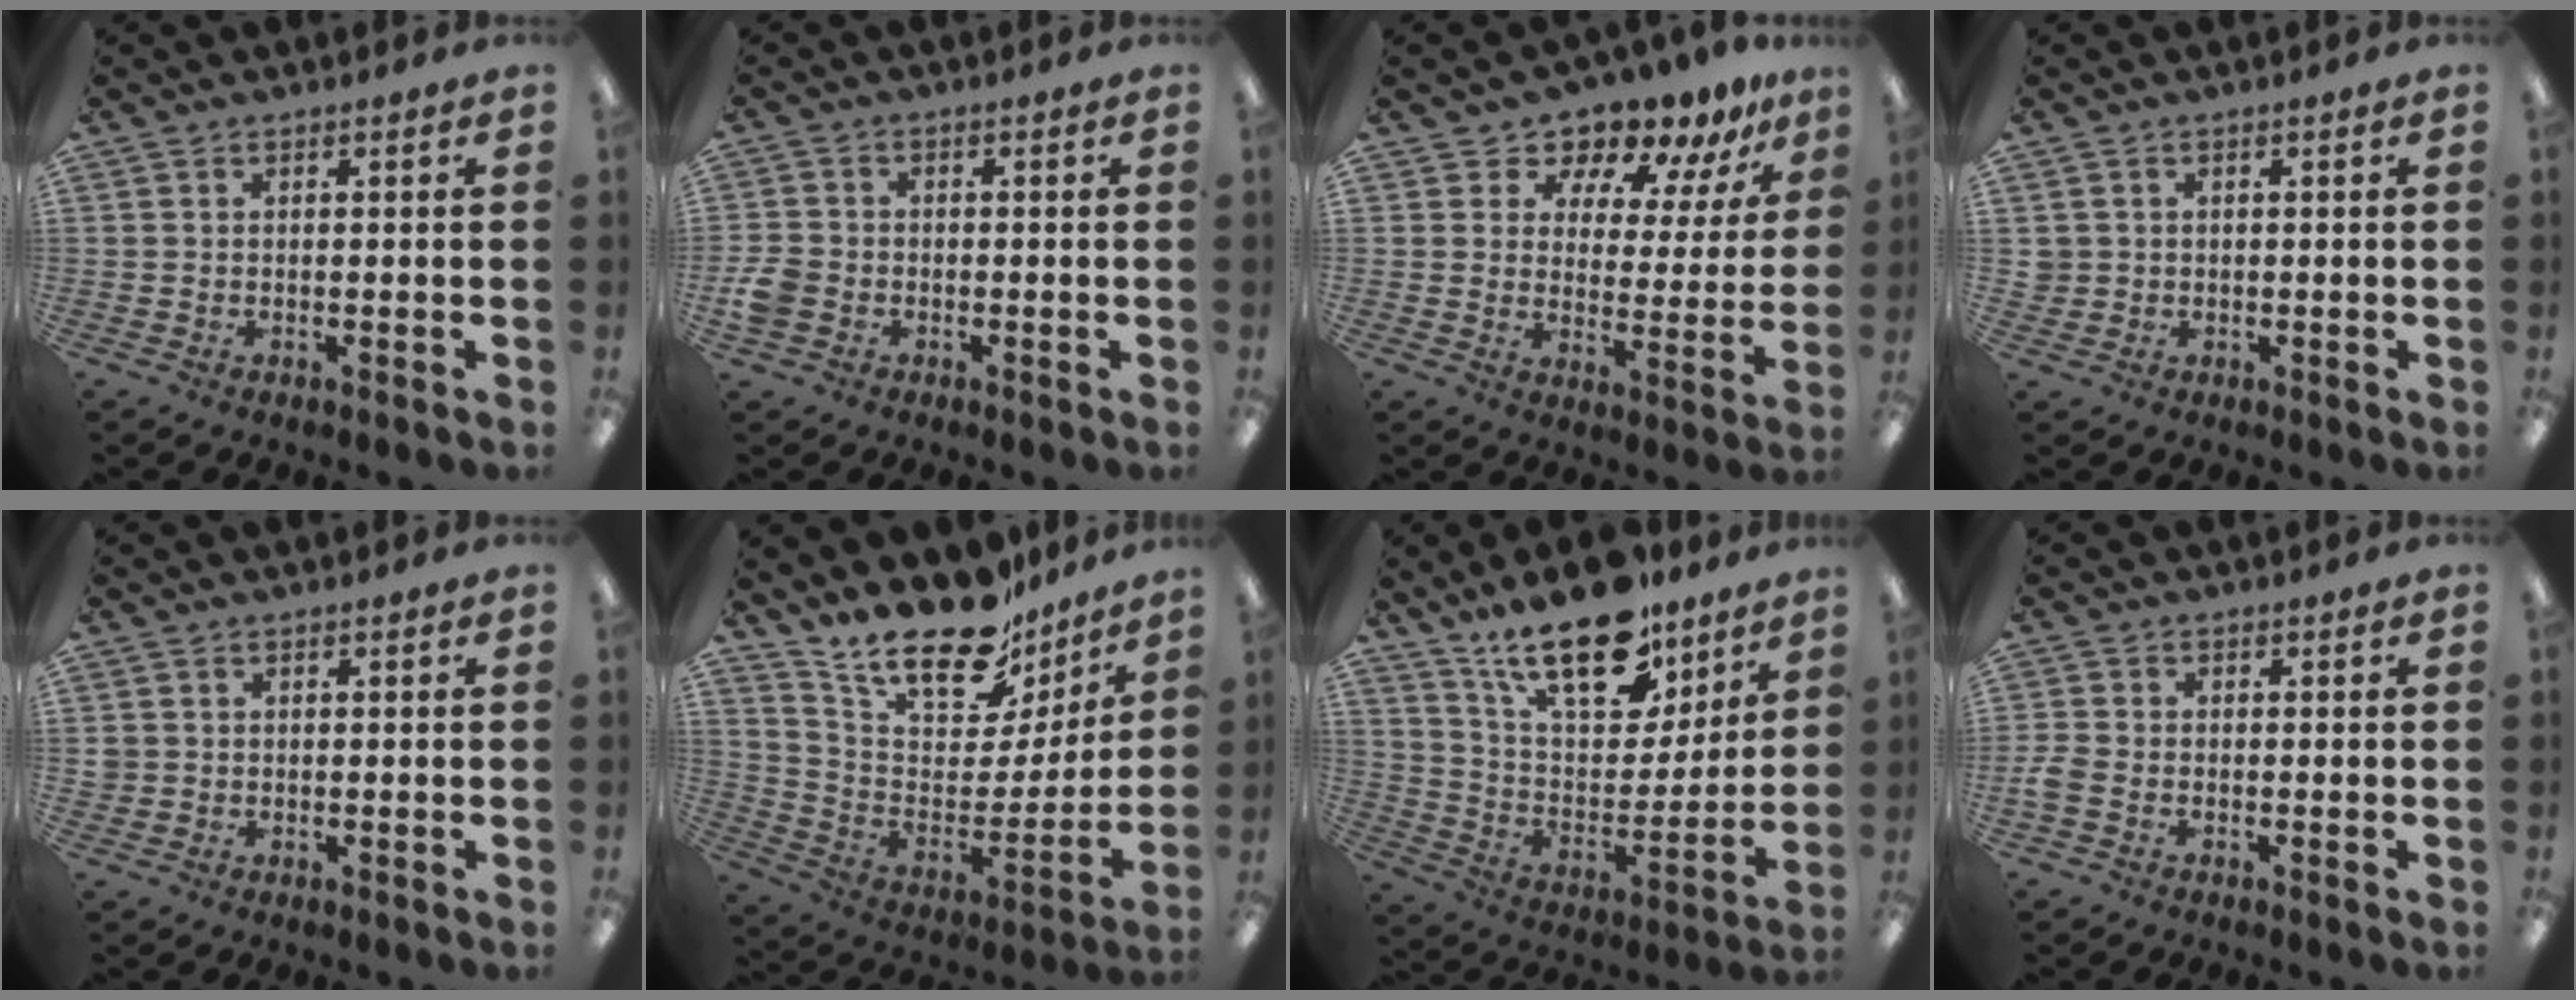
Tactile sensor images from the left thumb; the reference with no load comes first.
{"total": 4.8, "force": [-1.8, 3.8, 2.4], "torque": [-0.048, 0.010, -0.032]}
{"total": 10.4, "force": [9.5, 3.8, 2.1], "torque": [-0.042, -0.084, 0.173]}
{"total": 1.9, "force": [0.2, 1.9, 0.2], "torque": [-0.006, 0.002, 0.003]}
{"total": 1.4, "force": [0.0, 1.4, 0.2], "torque": [-0.004, 0.004, -0.002]}
{"total": 22.0, "force": [17.7, 8.8, 9.7], "torque": [-0.162, -0.129, 0.312]}
{"total": 21.9, "force": [15.4, 9.8, 12.1], "torque": [-0.201, -0.099, 0.272]}
{"total": 2.8, "force": [-1.1, 1.9, 1.7], "torque": [-0.040, 0.002, -0.022]}